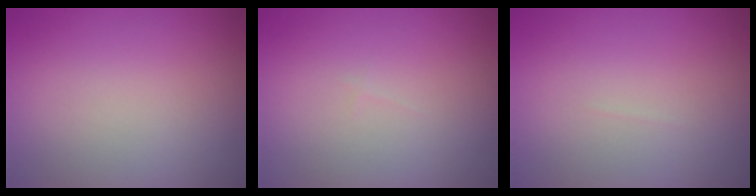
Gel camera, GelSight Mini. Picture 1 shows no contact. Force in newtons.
{"total": 0.0}
{"total": 0.0}